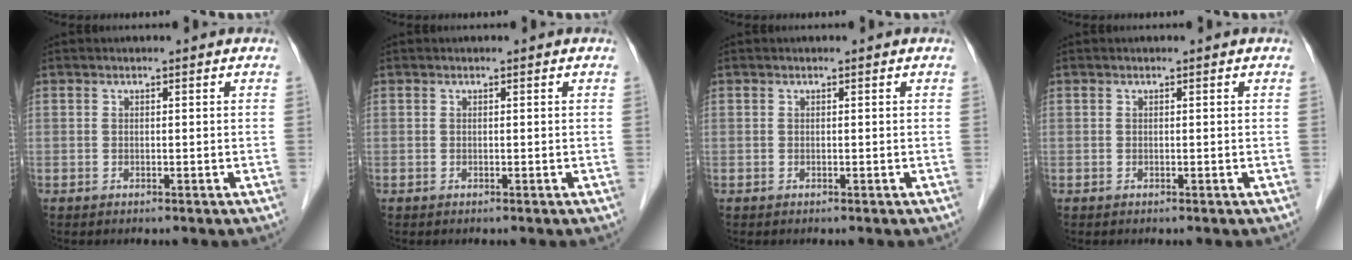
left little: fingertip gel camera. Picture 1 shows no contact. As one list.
[{"total": 0.0}, {"total": 0.0}, {"total": 0.0}]